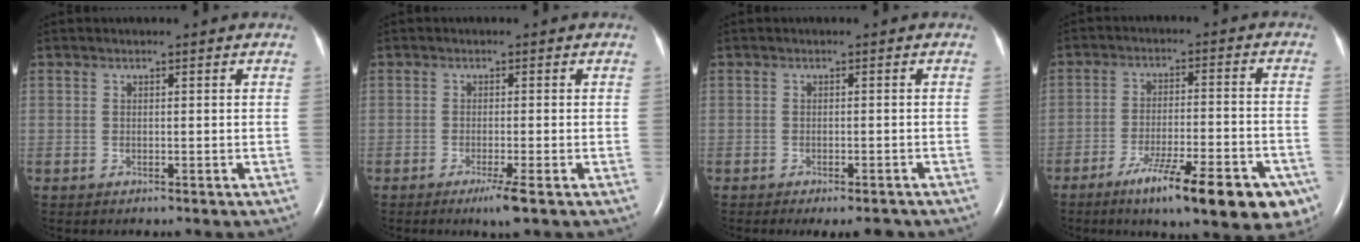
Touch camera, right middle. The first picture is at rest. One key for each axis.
{"total": 2.8, "fx": -1.6, "fy": -0.3, "fz": 2.2, "tx": -0.041, "ty": -0.011, "tz": -0.028}
{"total": 4.4, "fx": -3.7, "fy": 1.1, "fz": 2.1, "tx": -0.020, "ty": -0.006, "tz": -0.048}
{"total": 17.1, "fx": -10.8, "fy": 3.4, "fz": 12.8, "tx": -0.125, "ty": -0.007, "tz": -0.157}